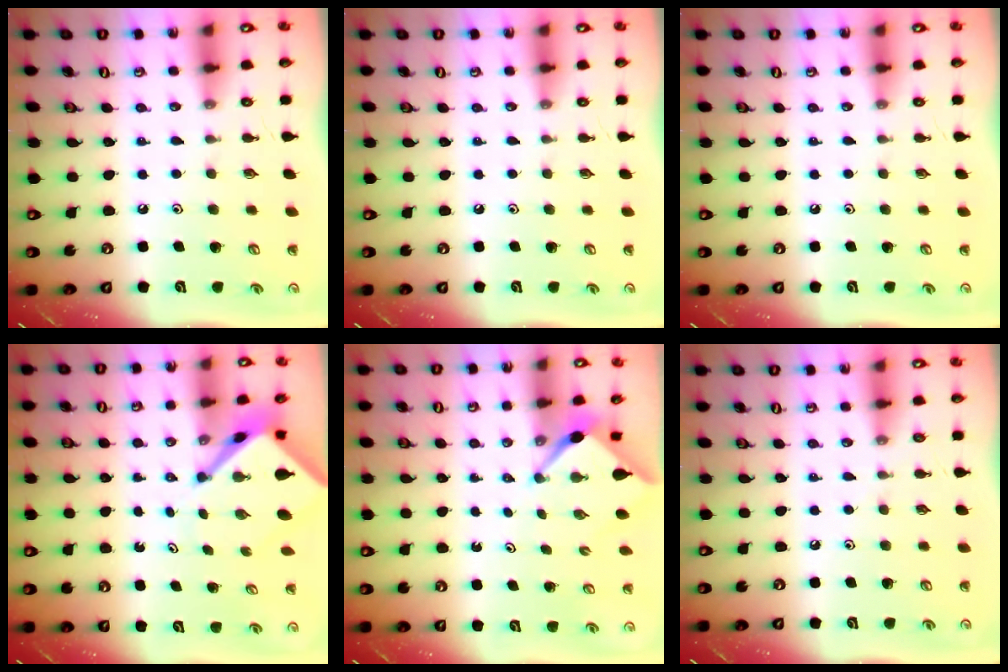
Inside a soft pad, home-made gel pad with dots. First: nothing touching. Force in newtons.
{"total": 0.0}
{"total": 0.0}
{"total": 4.9, "press": 4.8, "slide": 0.4}
{"total": 2.4, "press": 2.4, "slide": 0.2}
{"total": 2.6, "press": 2.6, "slide": 0.4}